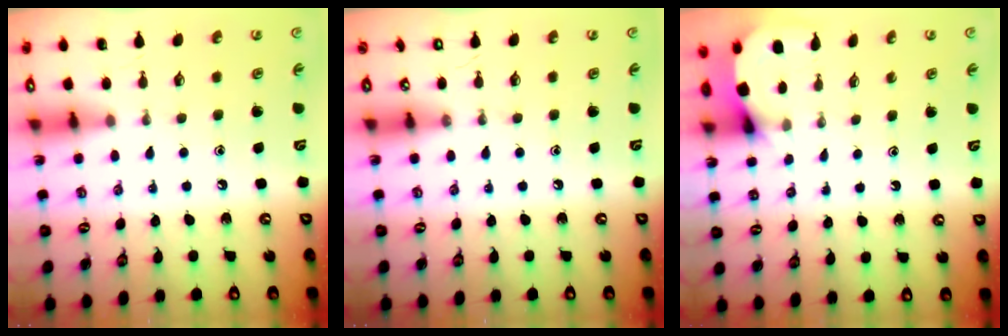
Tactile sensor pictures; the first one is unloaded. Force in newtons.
{"total": 0.0}
{"total": 3.5, "press": 3.4, "slide": 0.4}